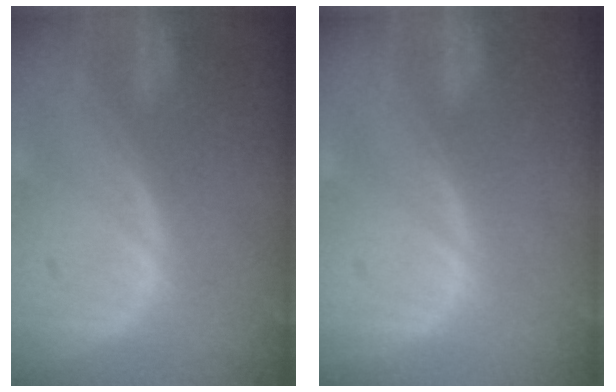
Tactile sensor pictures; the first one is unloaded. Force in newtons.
{"total": 0.0}